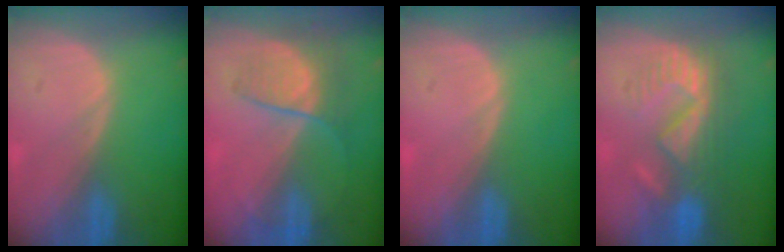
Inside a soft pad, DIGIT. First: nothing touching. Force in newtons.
{"total": 6.6, "press": 6.0, "slide": 2.8}
{"total": 0.0}
{"total": 8.6, "press": 8.2, "slide": 2.6}